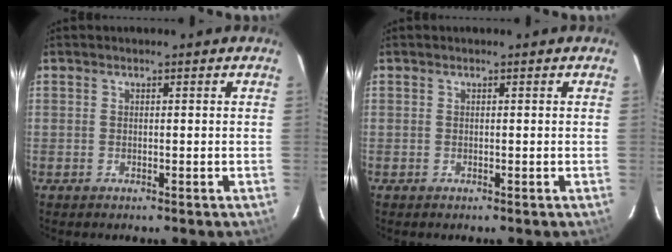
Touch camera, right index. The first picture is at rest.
{"total": 0.0}